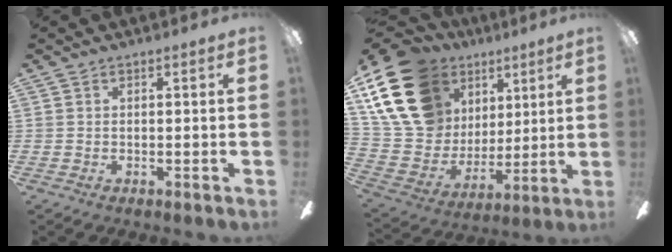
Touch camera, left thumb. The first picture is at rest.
{"total": 21.9, "force": [11.2, 15.5, 10.7], "torque": [-0.236, -0.048, 0.221]}